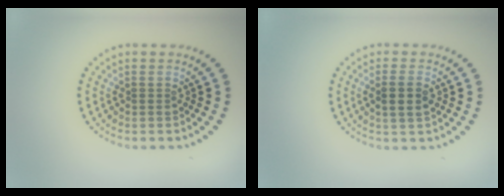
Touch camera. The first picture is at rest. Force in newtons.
{"total": 2.3, "press": 2.2, "slide": 0.6}